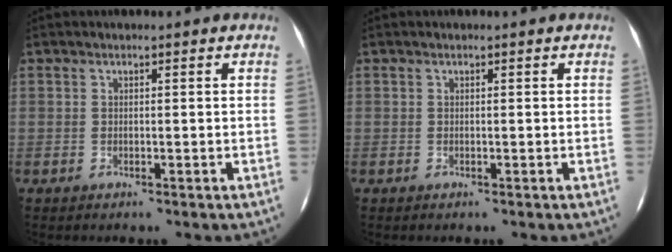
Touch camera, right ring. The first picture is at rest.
{"total": 0.0}